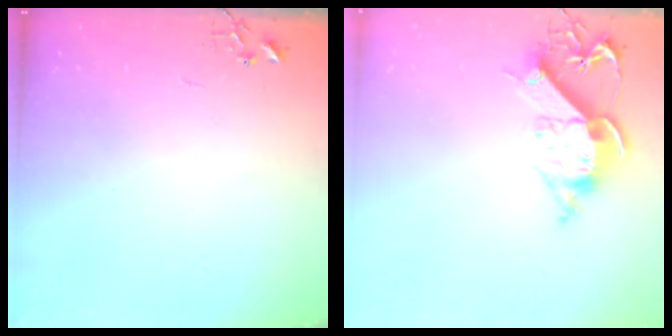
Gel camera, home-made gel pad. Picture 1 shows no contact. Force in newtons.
{"total": 11.6, "press": 11.5, "slide": 1.4}